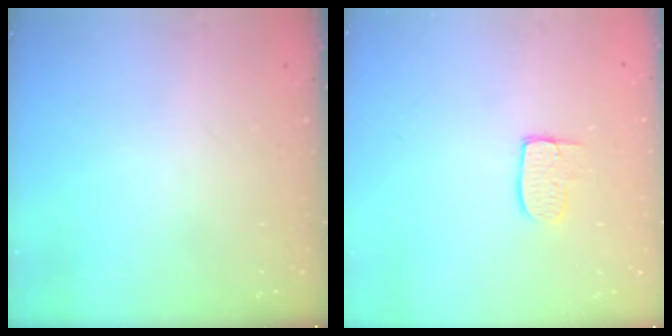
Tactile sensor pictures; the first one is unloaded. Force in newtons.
{"total": 6.7, "press": 6.7, "slide": 0.4}